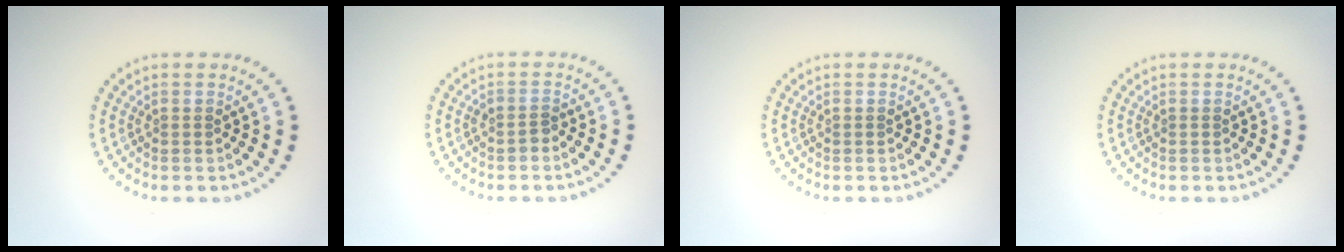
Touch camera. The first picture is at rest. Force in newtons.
{"total": 0.9, "press": 0.8, "slide": 0.5}
{"total": 0.0}
{"total": 0.0}